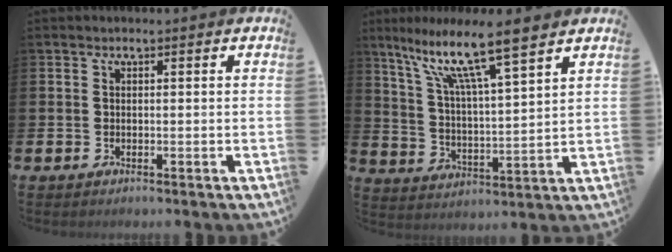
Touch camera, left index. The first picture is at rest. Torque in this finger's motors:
{"motor_torque": [0.27, -0.20, 1.05, 0.21]}